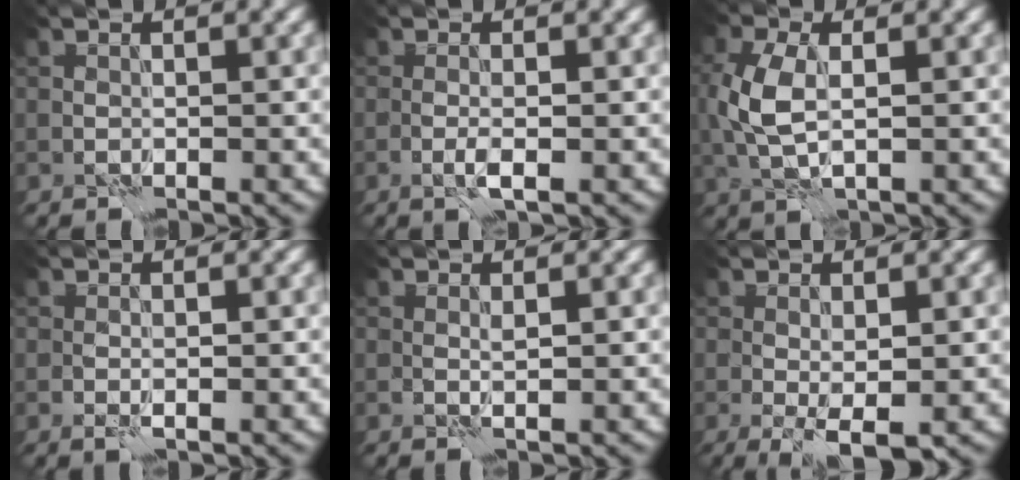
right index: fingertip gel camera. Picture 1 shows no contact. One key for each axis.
{"total": 1.6, "fx": -0.5, "fy": 0.3, "fz": 1.5, "tx": -0.033, "ty": -0.001, "tz": -0.012}
{"total": 5.1, "fx": 0.1, "fy": 2.8, "fz": 4.3, "tx": -0.114, "ty": 0.002, "tz": 0.003}
{"total": 1.0, "fx": -0.1, "fy": 0.4, "fz": 0.9, "tx": -0.021, "ty": -0.003, "tz": -0.001}
{"total": 0.6, "fx": 0.3, "fy": 0.0, "fz": 0.6, "tx": -0.012, "ty": 0.000, "tz": 0.004}
{"total": 3.5, "fx": -0.9, "fy": 1.0, "fz": 3.2, "tx": -0.061, "ty": -0.009, "tz": -0.013}